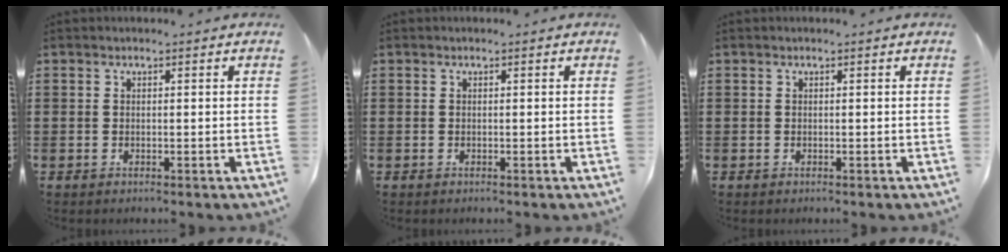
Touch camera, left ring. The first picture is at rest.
{"total": 0.0}
{"total": 0.0}